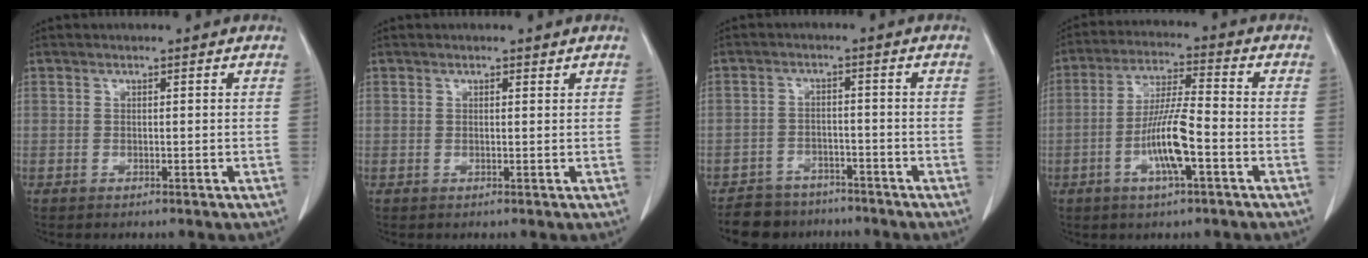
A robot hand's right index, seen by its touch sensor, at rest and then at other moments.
{"total": 0.5, "force": [0.4, 0.3, 0.2], "torque": [-0.006, 0.002, 0.005]}
{"total": 9.2, "force": [-7.7, 4.6, 1.8], "torque": [-0.030, 0.006, -0.115]}
{"total": 9.8, "force": [-3.2, 1.4, 9.2], "torque": [-0.180, 0.002, -0.061]}